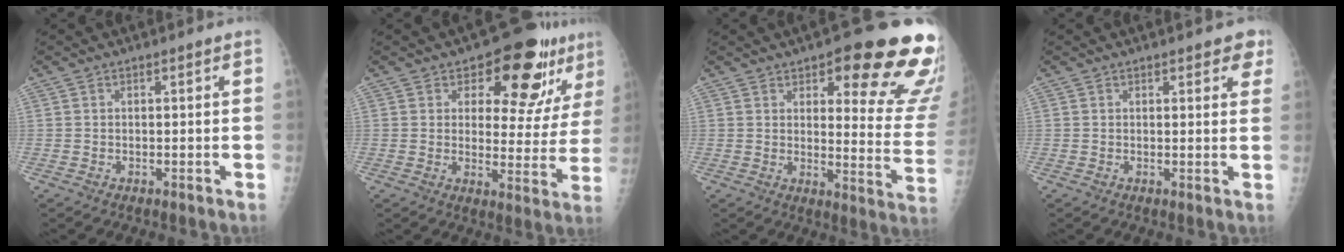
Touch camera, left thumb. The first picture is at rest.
{"total": 14.7, "force": [8.9, 7.3, 9.2], "torque": [-0.062, -0.044, 0.119]}
{"total": 21.4, "force": [12.3, 6.3, 16.4], "torque": [-0.158, -0.061, 0.151]}
{"total": 3.9, "force": [2.6, 1.5, 2.5], "torque": [-0.004, -0.008, 0.028]}